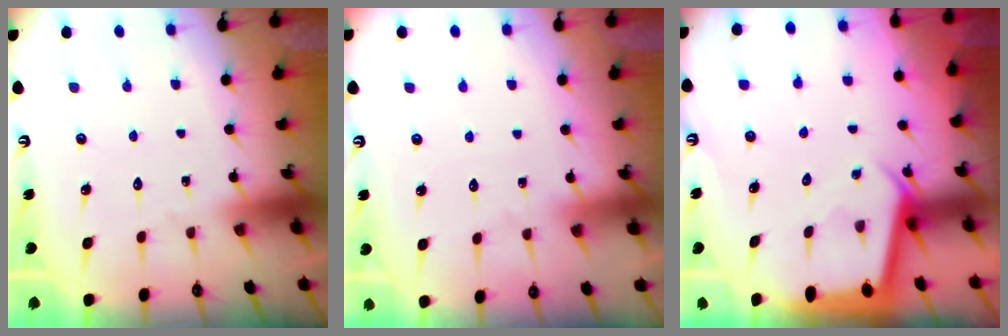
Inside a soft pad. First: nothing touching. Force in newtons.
{"total": 2.8, "press": 2.8, "slide": 0.3}
{"total": 3.1, "press": 3.1, "slide": 0.4}